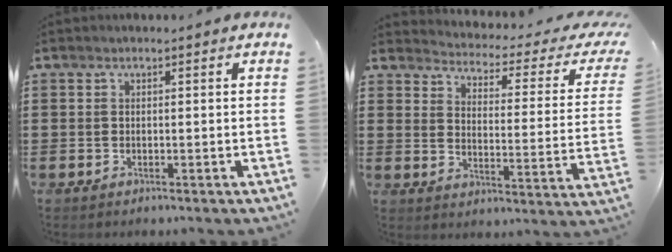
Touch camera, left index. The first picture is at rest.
{"total": 2.3, "force": [2.0, 0.2, 1.1], "torque": [-0.040, -0.026, 0.024]}